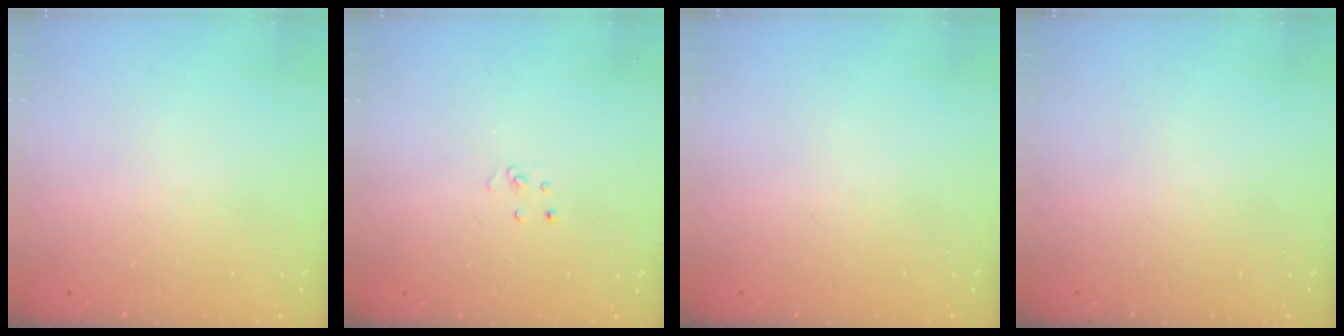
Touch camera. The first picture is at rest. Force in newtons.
{"total": 3.1, "press": 3.1, "slide": 0.2}
{"total": 0.0}
{"total": 0.0}